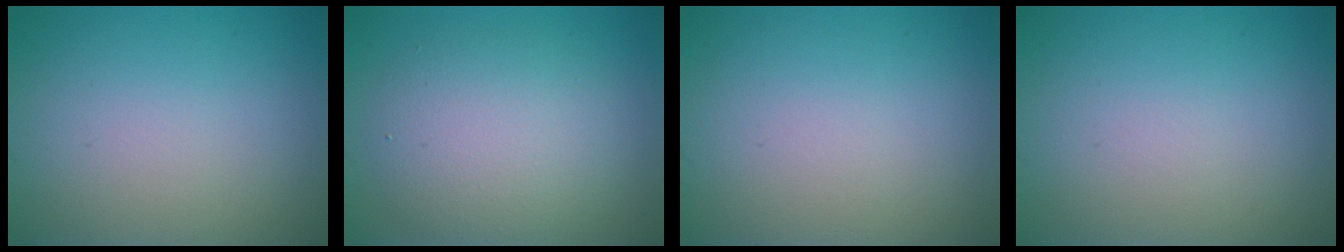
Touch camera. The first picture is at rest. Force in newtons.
{"total": 5.3, "press": 5.3, "slide": 0.0}
{"total": 0.0}
{"total": 0.0}